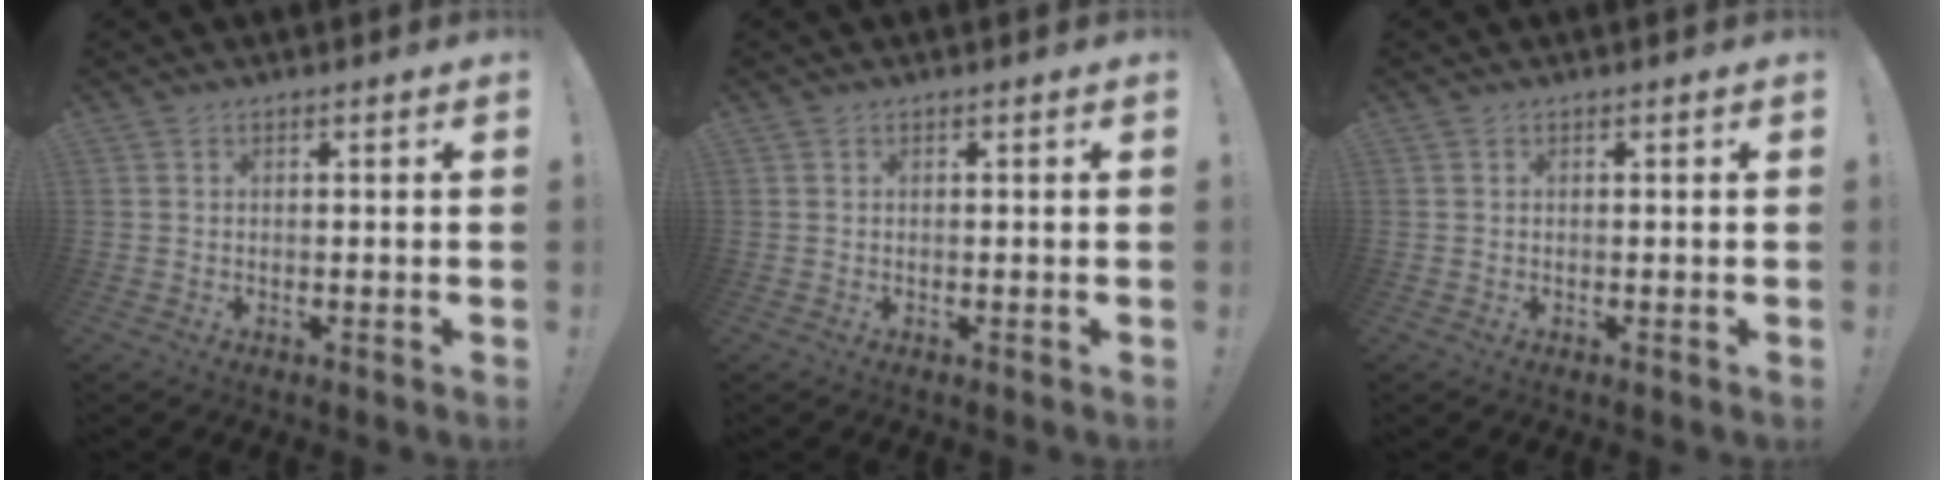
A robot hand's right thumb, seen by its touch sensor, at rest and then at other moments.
{"total": 0.0}
{"total": 0.0}